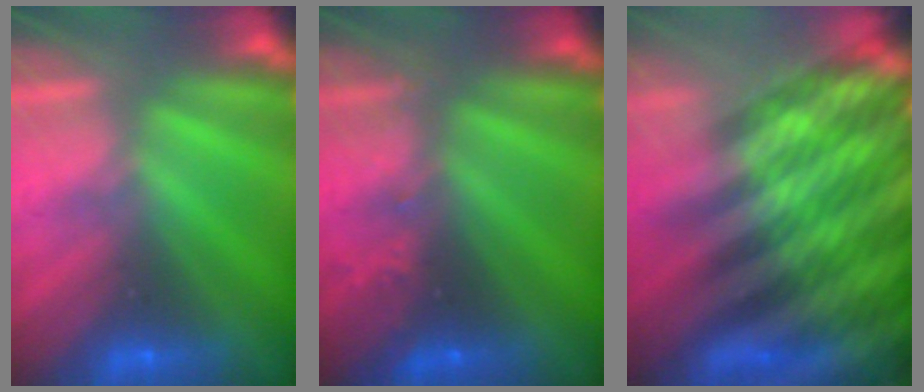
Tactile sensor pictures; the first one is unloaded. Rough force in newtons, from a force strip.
{"total": 2.4}
{"total": 6.7}